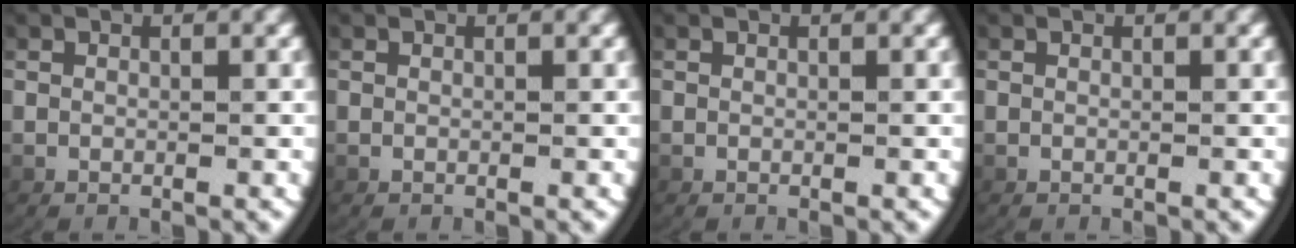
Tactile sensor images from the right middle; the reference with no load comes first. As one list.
[{"total": 0.0}, {"total": 0.0}, {"total": 0.0}]